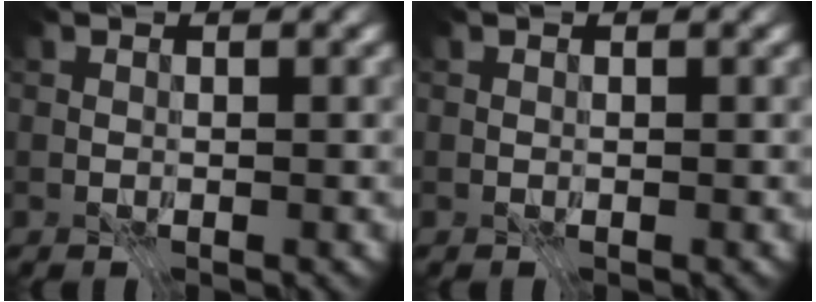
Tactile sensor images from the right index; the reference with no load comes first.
{"total": 0.0}